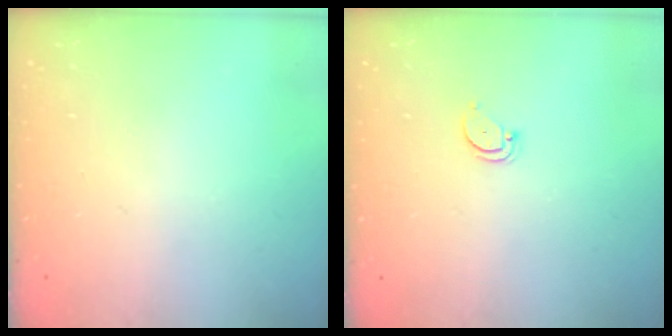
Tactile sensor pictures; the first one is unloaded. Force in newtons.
{"total": 2.6, "press": 2.6, "slide": 0.1}